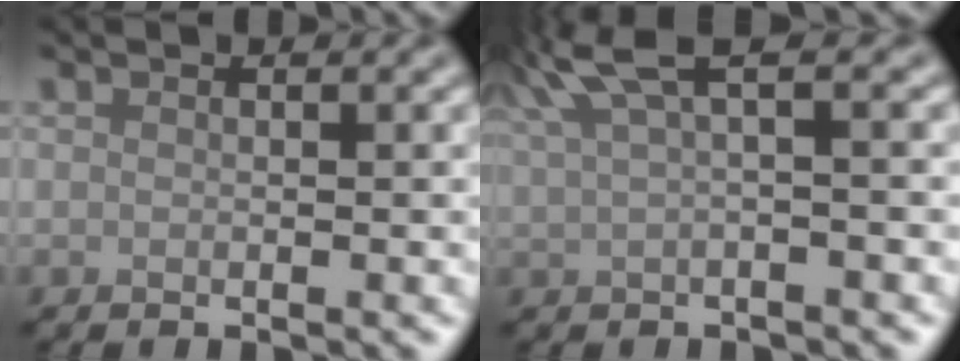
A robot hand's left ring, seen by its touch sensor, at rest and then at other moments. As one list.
[{"total": 4.7, "force": [2.6, 1.1, 3.8], "torque": [-0.068, 0.023, 0.045]}]